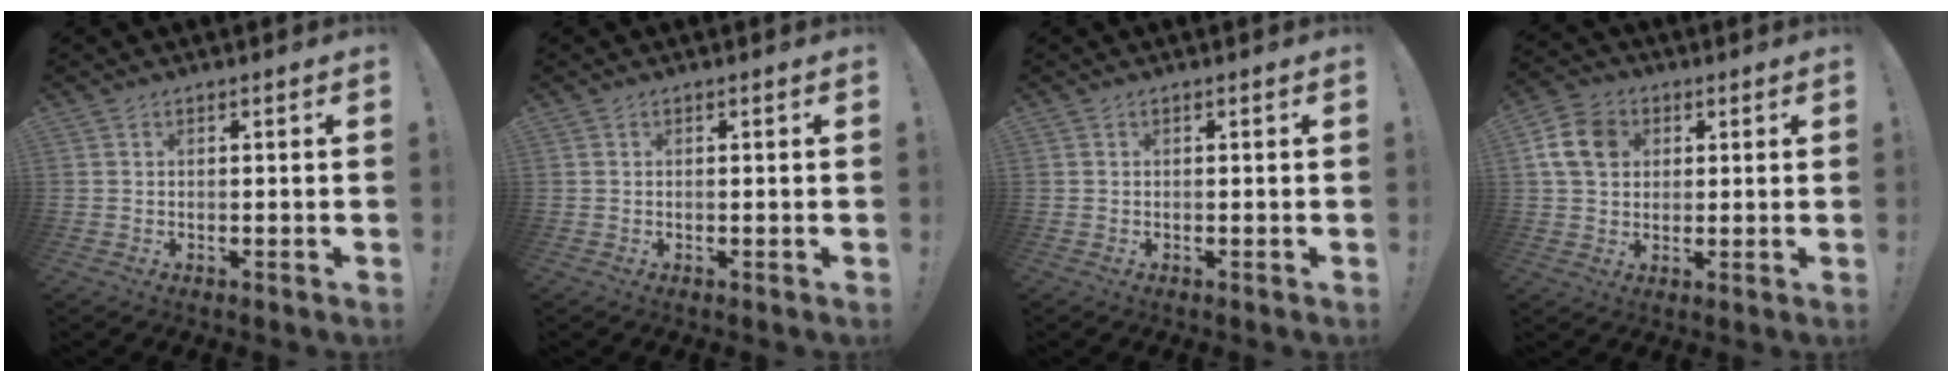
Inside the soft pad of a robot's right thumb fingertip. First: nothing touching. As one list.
[{"total": 0.0}, {"total": 0.0}, {"total": 10.9, "force": [3.2, 8.6, 5.9], "torque": [-0.099, 0.003, 0.067]}]